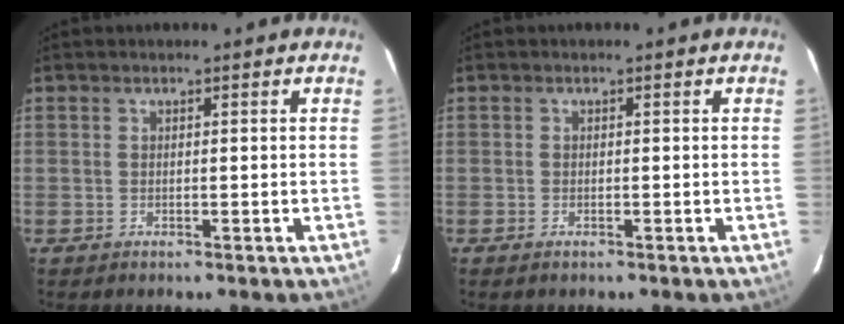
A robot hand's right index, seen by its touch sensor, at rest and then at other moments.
{"total": 0.8, "force": [-0.6, 0.3, 0.4], "torque": [-0.009, -0.002, -0.011]}